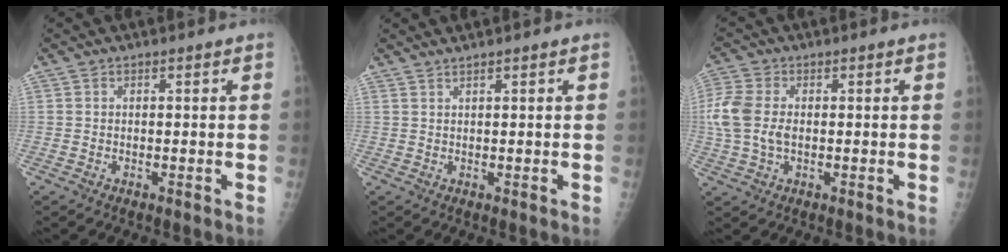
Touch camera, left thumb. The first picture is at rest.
{"total": 0.9, "force": [0.9, -0.2, 0.3], "torque": [-0.007, -0.003, 0.020]}
{"total": 7.6, "force": [0.2, 4.8, 5.8], "torque": [-0.149, 0.010, 0.003]}